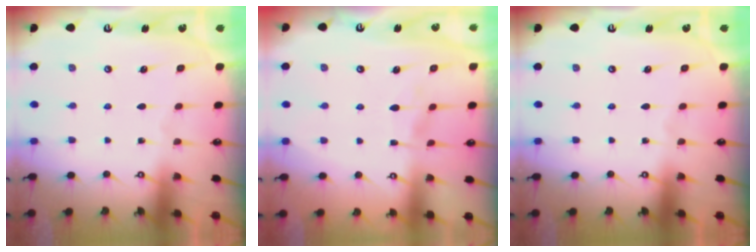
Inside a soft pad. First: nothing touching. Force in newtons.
{"total": 1.2, "press": 0.8, "slide": 0.9}
{"total": 0.0}